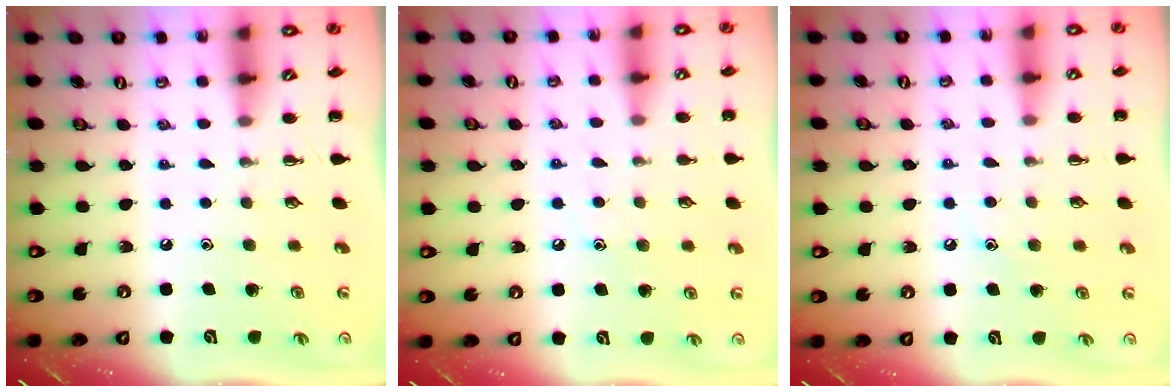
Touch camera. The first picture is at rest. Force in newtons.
{"total": 6.7, "press": 6.4, "slide": 1.8}
{"total": 7.9, "press": 7.6, "slide": 1.9}